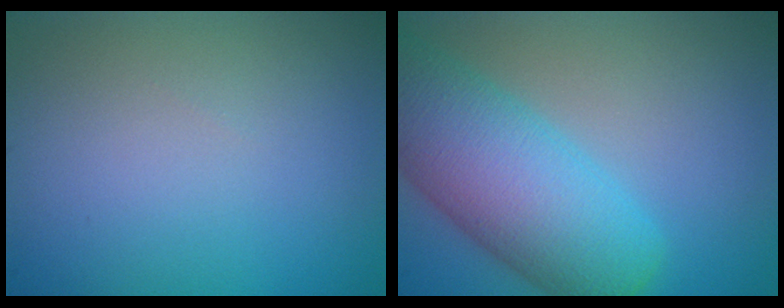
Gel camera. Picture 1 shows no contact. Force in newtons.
{"total": 8.9, "press": 8.9, "slide": 0.4}